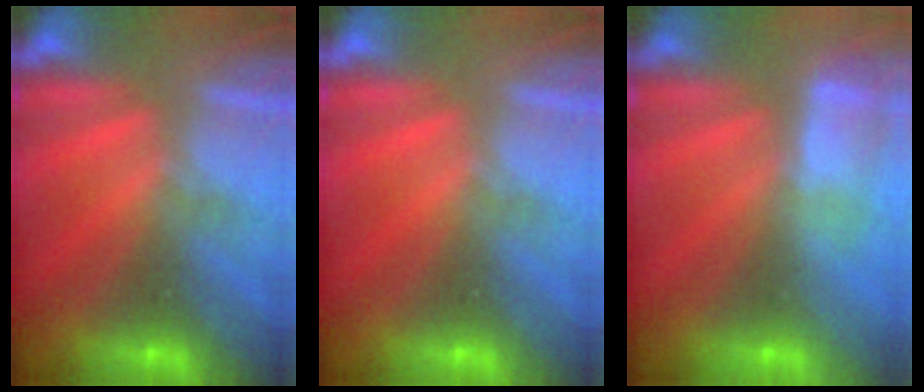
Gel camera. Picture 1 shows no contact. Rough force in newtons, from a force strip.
{"total": 0.0}
{"total": 2.9}